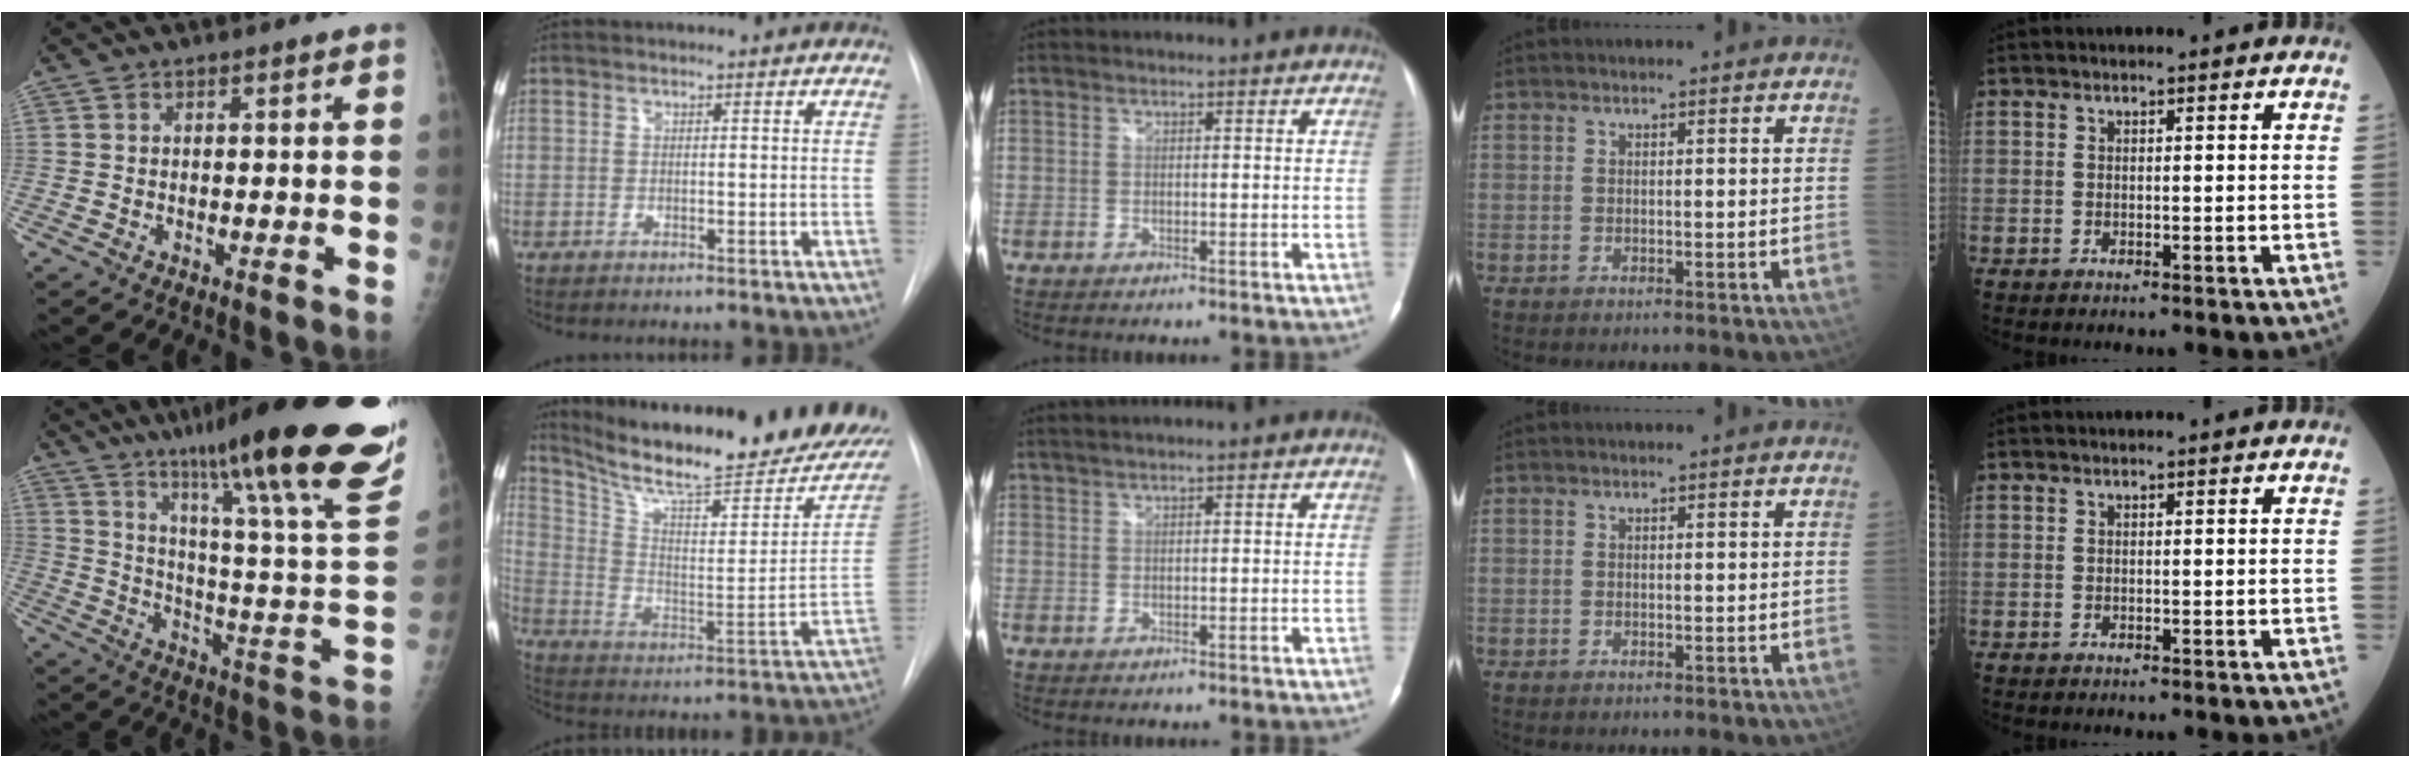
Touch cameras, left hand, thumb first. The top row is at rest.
{"thumb": {"total": 33.4, "force": [21.8, 3.8, 25.0], "torque": [-0.306, -0.084, 0.320]}, "index": {"total": 27.0, "force": [22.8, 3.1, 14.1], "torque": [-0.229, -0.061, 0.324]}, "middle": {"total": 2.3, "force": [1.8, -0.2, 1.4], "torque": [-0.030, 0.017, 0.040]}}